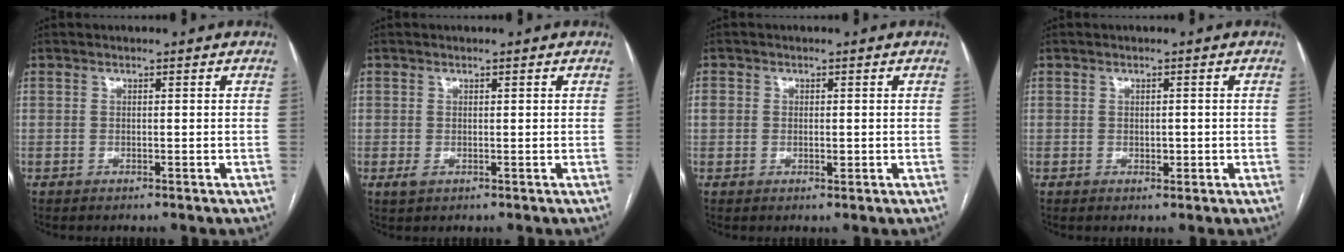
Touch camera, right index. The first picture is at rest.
{"total": 1.3, "force": [-0.1, 1.1, 0.7], "torque": [-0.010, 0.001, 0.003]}
{"total": 2.6, "force": [-0.1, 1.9, 1.8], "torque": [-0.028, 0.005, 0.001]}
{"total": 1.6, "force": [-0.2, 1.0, 1.2], "torque": [-0.016, 0.000, 0.001]}